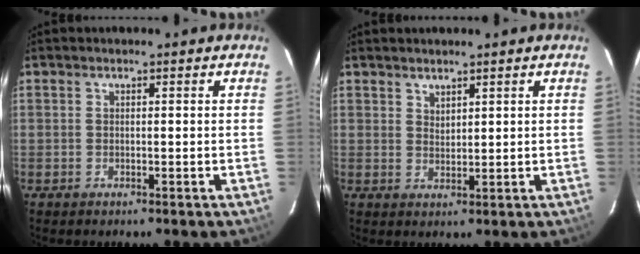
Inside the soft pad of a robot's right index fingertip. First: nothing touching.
{"total": 2.0, "force": [1.8, 0.8, 0.4], "torque": [-0.003, 0.002, 0.033]}